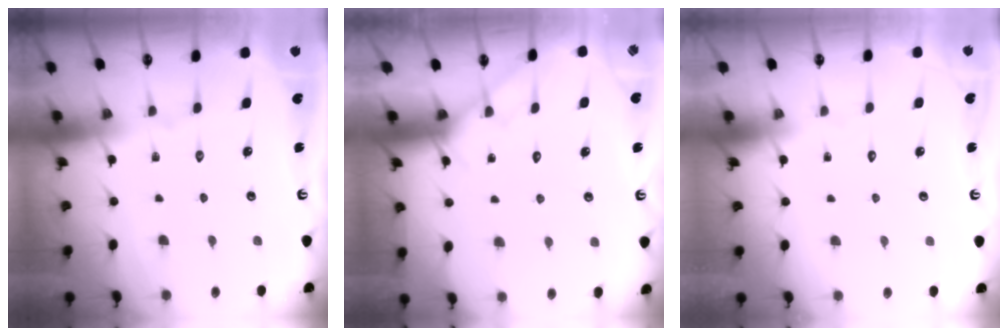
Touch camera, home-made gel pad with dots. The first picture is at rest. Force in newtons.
{"total": 4.9, "press": 4.9, "slide": 0.4}
{"total": 1.6, "press": 1.6, "slide": 0.1}